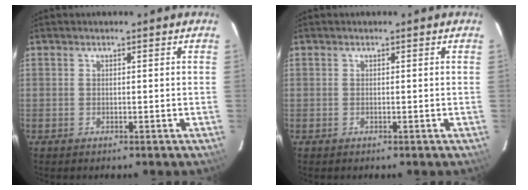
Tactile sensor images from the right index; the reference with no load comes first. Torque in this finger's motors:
{"motor_torque": [0.09, 0.03, 0.04, 0.00]}